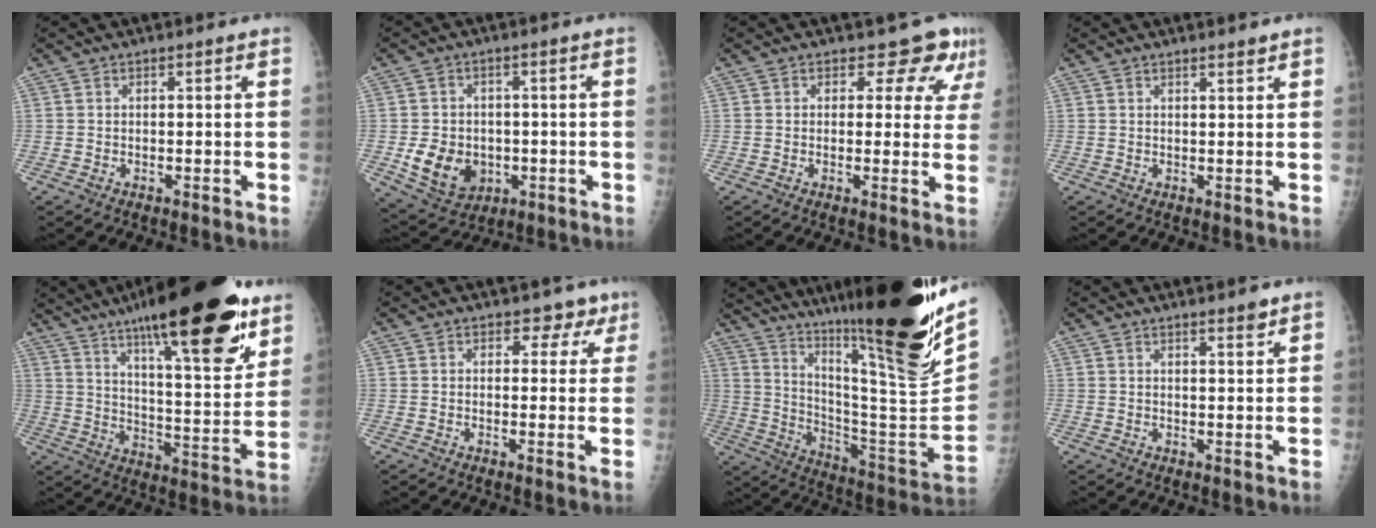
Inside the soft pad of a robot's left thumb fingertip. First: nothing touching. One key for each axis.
{"total": 10.1, "fx": -2.1, "fy": 8.1, "fz": 5.5, "tx": -0.069, "ty": 0.004, "tz": -0.019}
{"total": 6.3, "fx": 4.6, "fy": 3.7, "fz": 2.2, "tx": 0.007, "ty": -0.025, "tz": 0.040}
{"total": 1.3, "fx": 1.1, "fy": 0.1, "fz": 0.6, "tx": -0.005, "ty": -0.009, "tz": 0.018}
{"total": 28.9, "fx": 18.6, "fy": 7.3, "fz": 20.9, "tx": -0.290, "ty": -0.061, "tz": 0.290}
{"total": 3.9, "fx": 2.6, "fy": 2.8, "fz": 0.7, "tx": 0.020, "ty": -0.012, "tz": 0.021}
{"total": 33.4, "fx": 22.8, "fy": 3.9, "fz": 24.0, "tx": -0.349, "ty": -0.110, "tz": 0.353}
{"total": 2.3, "fx": 1.9, "fy": 0.3, "fz": 1.3, "tx": -0.015, "ty": -0.015, "tz": 0.029}